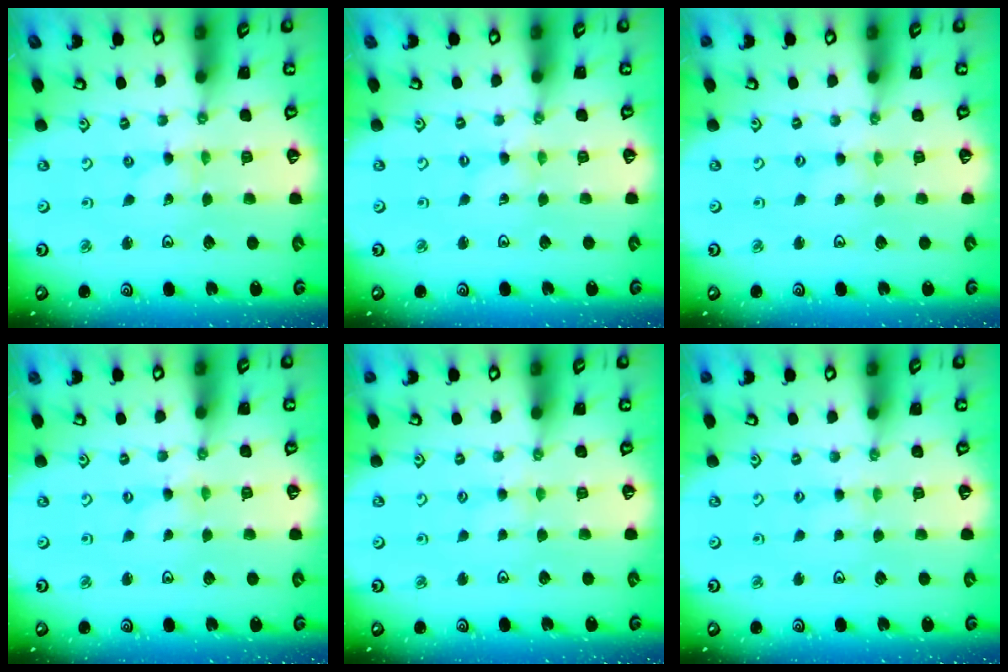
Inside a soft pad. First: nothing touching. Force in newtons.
{"total": 0.0}
{"total": 0.5, "press": 0.5, "slide": 0.1}
{"total": 0.0}
{"total": 3.1, "press": 3.1, "slide": 0.5}
{"total": 2.6, "press": 2.6, "slide": 0.4}